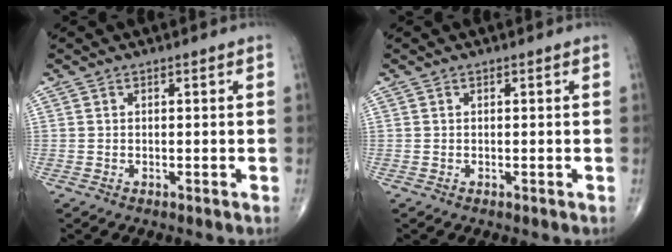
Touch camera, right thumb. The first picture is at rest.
{"total": 0.0}